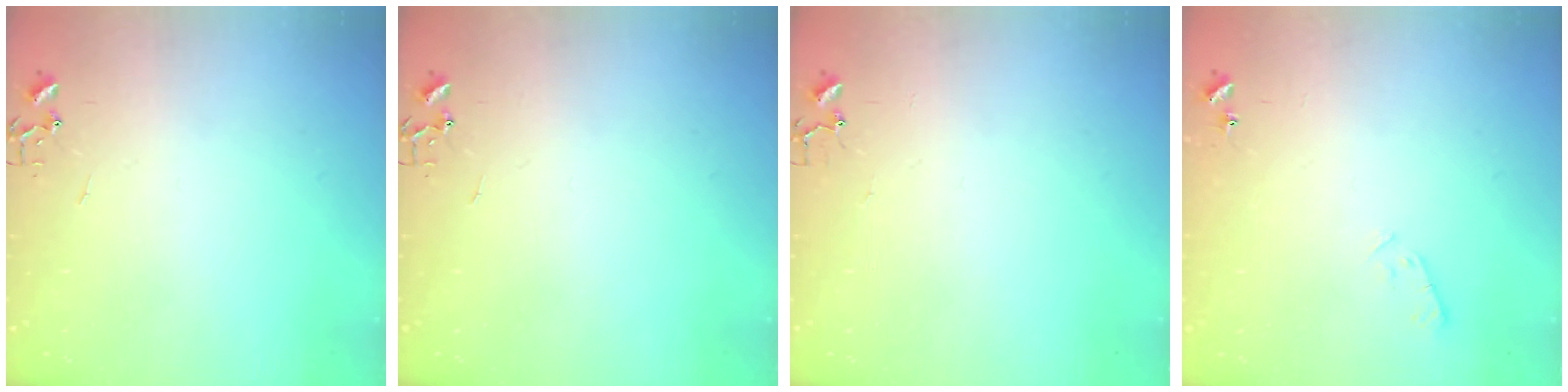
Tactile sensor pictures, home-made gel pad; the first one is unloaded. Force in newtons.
{"total": 0.0}
{"total": 4.1, "press": 4.1, "slide": 0.2}
{"total": 4.5, "press": 4.5, "slide": 0.4}